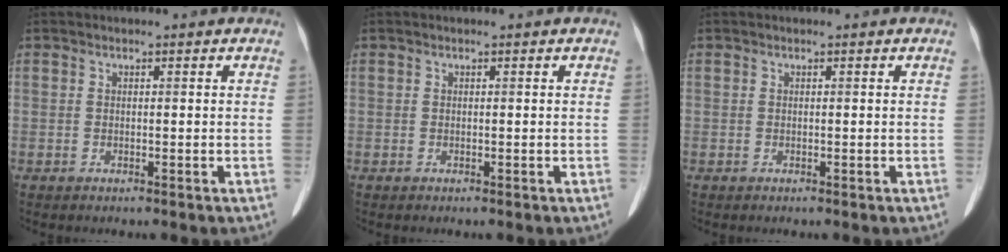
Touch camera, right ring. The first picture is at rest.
{"total": 0.0}
{"total": 0.0}